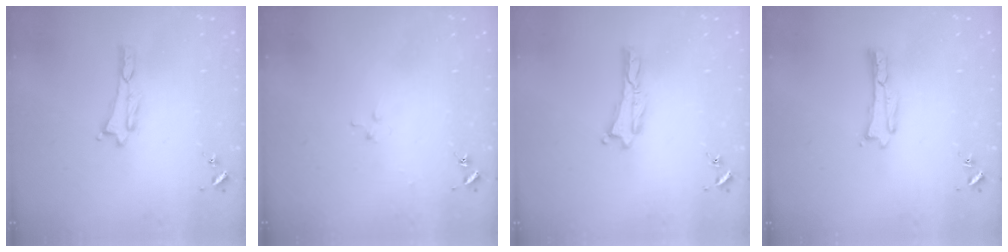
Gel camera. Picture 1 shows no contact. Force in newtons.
{"total": 2.5, "press": 2.5, "slide": 0.3}
{"total": 0.0}
{"total": 0.0}